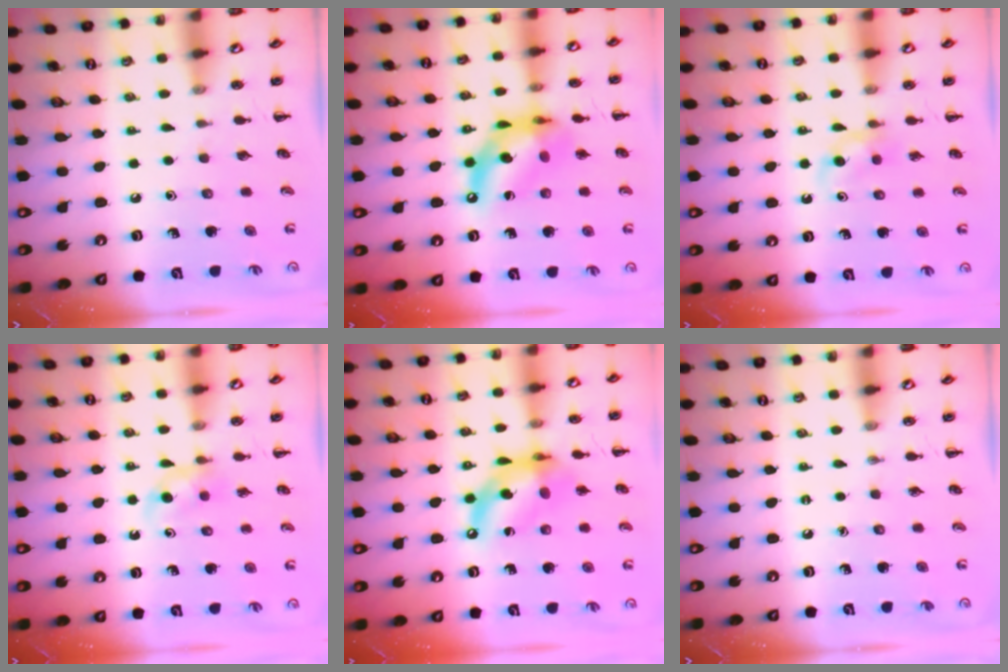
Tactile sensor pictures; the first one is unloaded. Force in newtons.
{"total": 12.6, "press": 12.1, "slide": 3.3}
{"total": 3.4, "press": 3.1, "slide": 1.5}
{"total": 3.5, "press": 3.2, "slide": 1.5}
{"total": 12.0, "press": 11.5, "slide": 3.2}
{"total": 0.0}